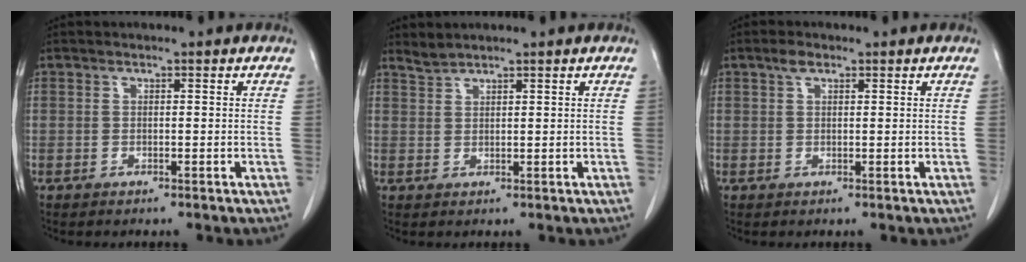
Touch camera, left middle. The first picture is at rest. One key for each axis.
{"total": 1.6, "fx": 1.6, "fy": -0.2, "fz": 0.1, "tx": -0.004, "ty": 0.002, "tz": 0.035}
{"total": 1.7, "fx": 1.1, "fy": 0.8, "fz": 1.1, "tx": -0.022, "ty": 0.006, "tz": 0.018}